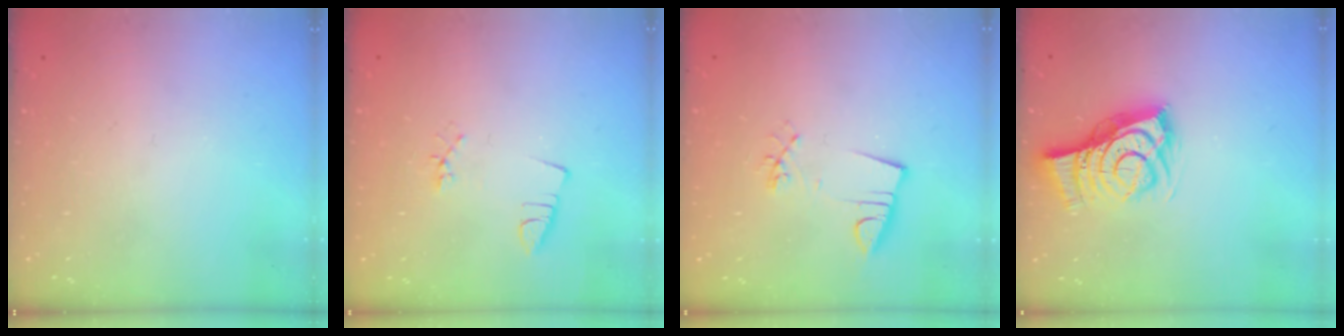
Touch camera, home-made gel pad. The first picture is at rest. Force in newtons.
{"total": 2.4, "press": 1.9, "slide": 1.5}
{"total": 2.9, "press": 1.3, "slide": 2.6}
{"total": 7.1, "press": 7.1, "slide": 0.6}